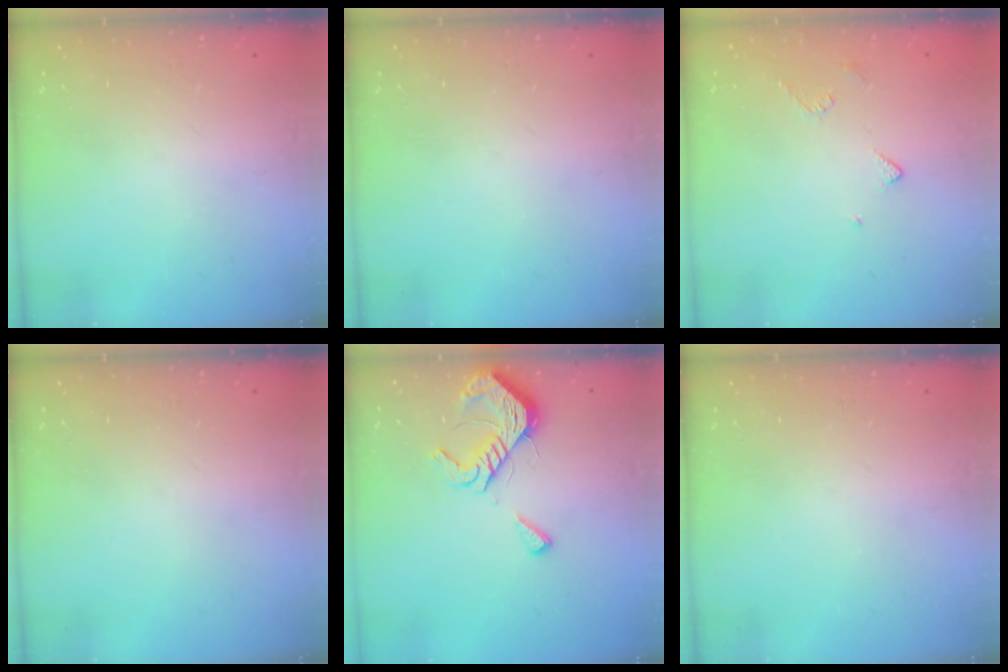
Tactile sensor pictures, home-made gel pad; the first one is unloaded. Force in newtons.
{"total": 0.0}
{"total": 3.2, "press": 3.1, "slide": 0.7}
{"total": 0.0}
{"total": 12.2, "press": 12.2, "slide": 0.5}
{"total": 0.0}